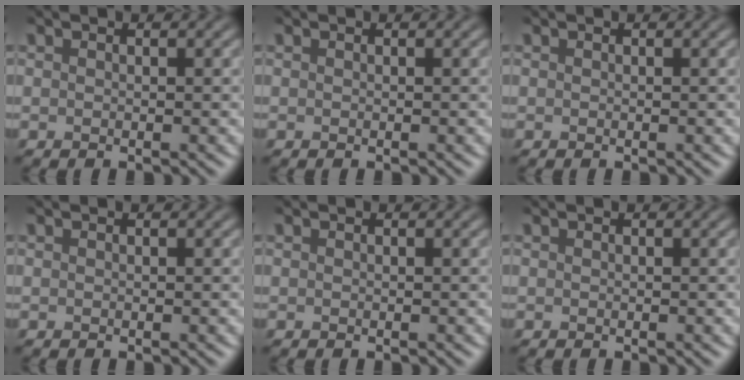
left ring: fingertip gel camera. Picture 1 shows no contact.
{"total": 0.0}
{"total": 0.0}
{"total": 0.0}
{"total": 0.0}
{"total": 0.0}